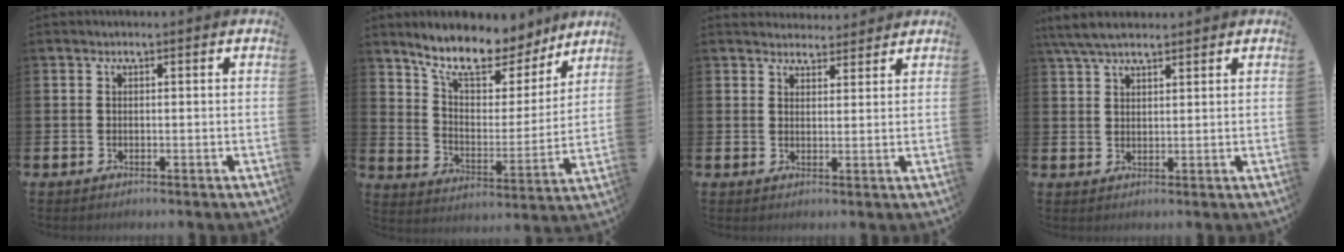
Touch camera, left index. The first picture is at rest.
{"total": 10.8, "force": [9.5, 3.7, 3.6], "torque": [-0.101, -0.070, 0.166]}
{"total": 3.5, "force": [3.4, 1.0, -0.2], "torque": [0.004, -0.017, 0.062]}
{"total": 5.2, "force": [4.5, 1.3, 2.2], "torque": [-0.062, -0.005, 0.085]}